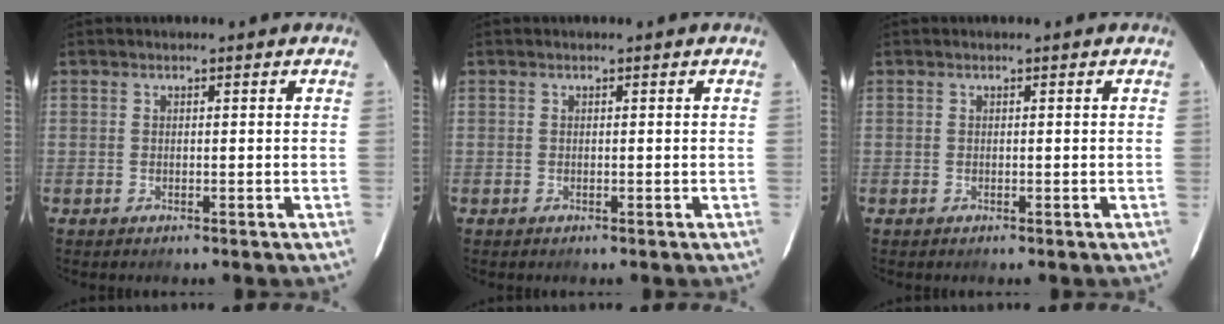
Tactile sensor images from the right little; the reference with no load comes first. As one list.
[{"total": 0.0}, {"total": 0.0}]